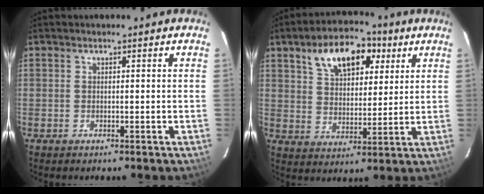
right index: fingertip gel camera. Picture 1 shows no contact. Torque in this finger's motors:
{"motor_torque": [1.15, 0.99, 0.29, 0.11]}